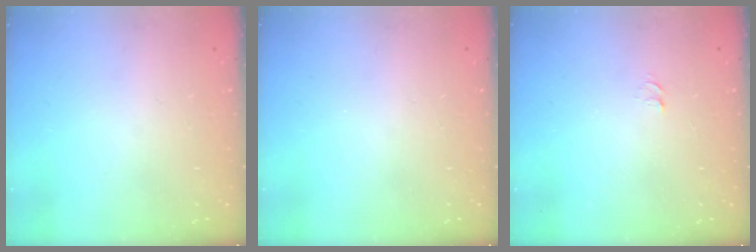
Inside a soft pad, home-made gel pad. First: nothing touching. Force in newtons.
{"total": 0.0}
{"total": 3.7, "press": 3.7, "slide": 0.3}